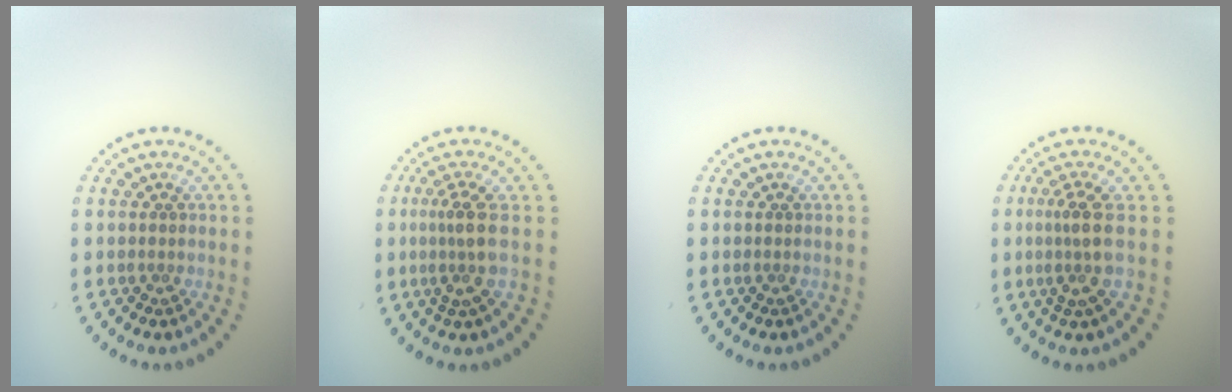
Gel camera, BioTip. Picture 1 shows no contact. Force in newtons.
{"total": 2.8, "press": 2.1, "slide": 1.9}
{"total": 0.0}
{"total": 2.8, "press": 2.1, "slide": 1.9}